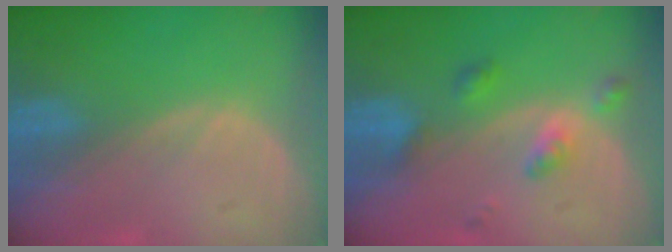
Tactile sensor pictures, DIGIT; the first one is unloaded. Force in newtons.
{"total": 4.2, "press": 4.1, "slide": 0.8}